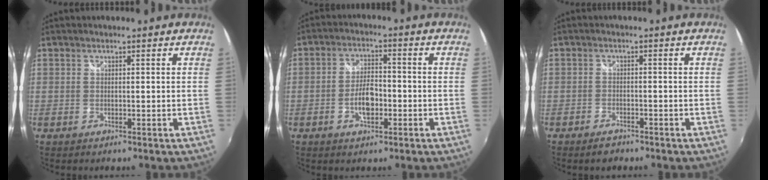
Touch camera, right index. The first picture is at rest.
{"total": 5.7, "force": [-2.0, 2.7, 4.6], "torque": [-0.091, 0.008, -0.031]}
{"total": 2.9, "force": [-2.3, 1.4, 1.1], "torque": [-0.031, -0.001, -0.040]}